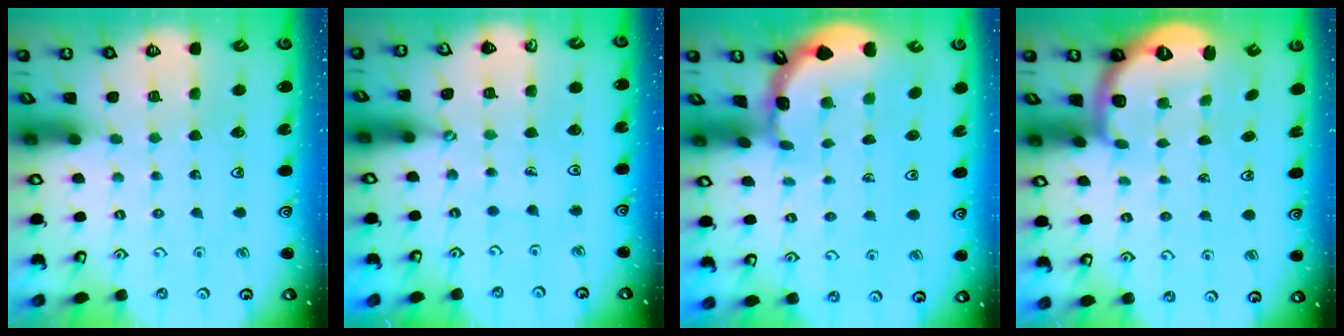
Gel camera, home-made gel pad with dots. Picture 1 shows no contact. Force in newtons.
{"total": 1.7, "press": 1.7, "slide": 0.1}
{"total": 1.7, "press": 1.6, "slide": 0.1}
{"total": 2.5, "press": 2.0, "slide": 1.6}